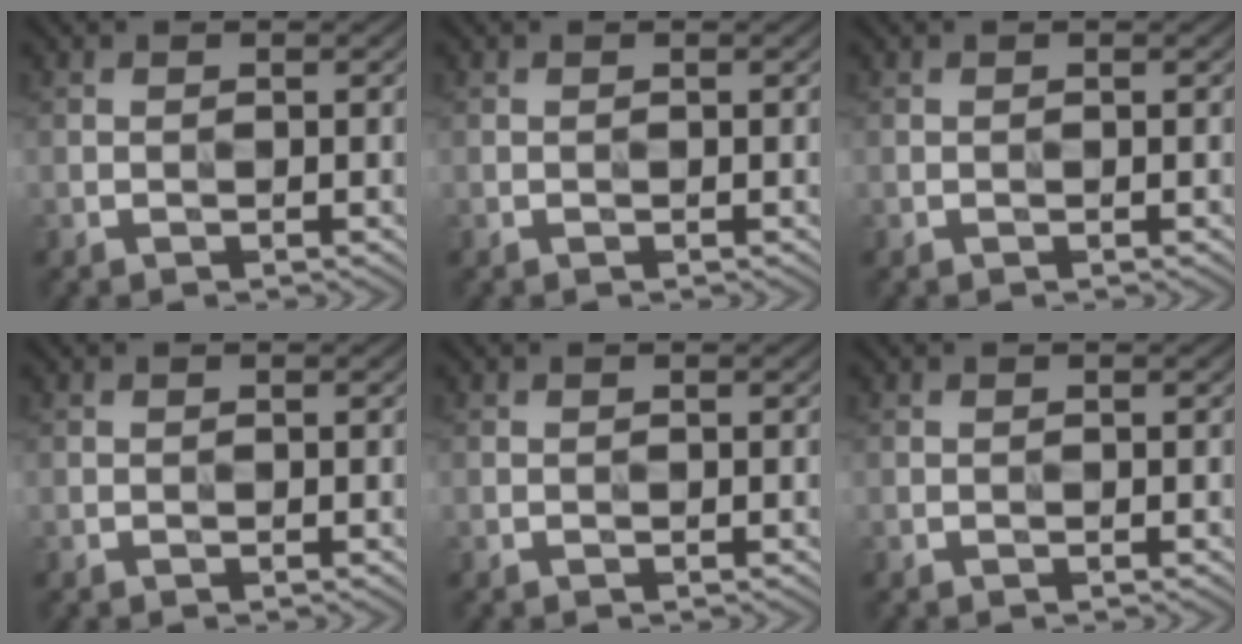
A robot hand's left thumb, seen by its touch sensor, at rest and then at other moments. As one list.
[{"total": 0.0}, {"total": 0.0}, {"total": 0.0}, {"total": 0.0}, {"total": 0.0}]